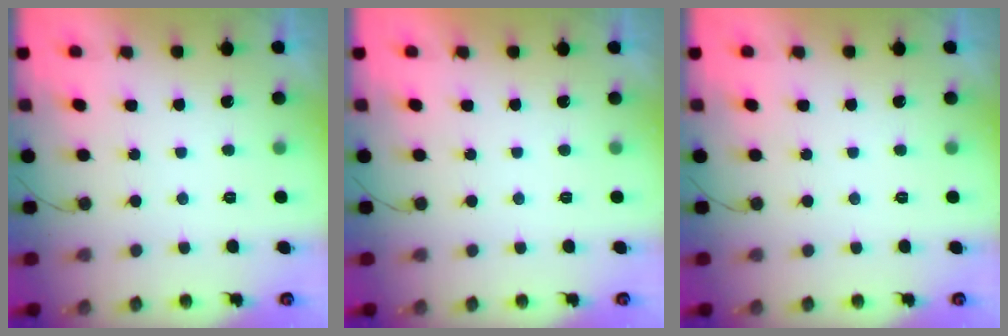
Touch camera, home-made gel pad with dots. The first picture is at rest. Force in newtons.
{"total": 1.7, "press": 1.7, "slide": 0.1}
{"total": 0.0}